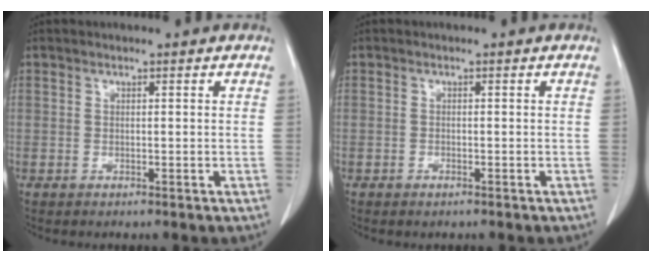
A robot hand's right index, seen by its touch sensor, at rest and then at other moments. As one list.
[{"total": 0.6, "force": [-0.4, 0.3, 0.3], "torque": [-0.009, 0.000, -0.001]}]